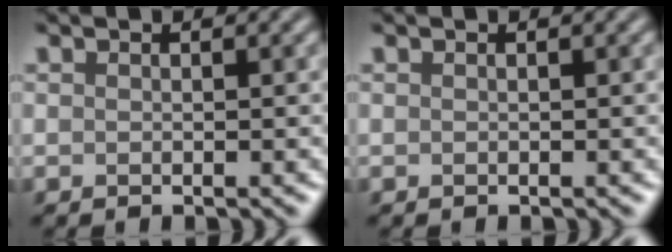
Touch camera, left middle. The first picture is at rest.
{"total": 0.0}